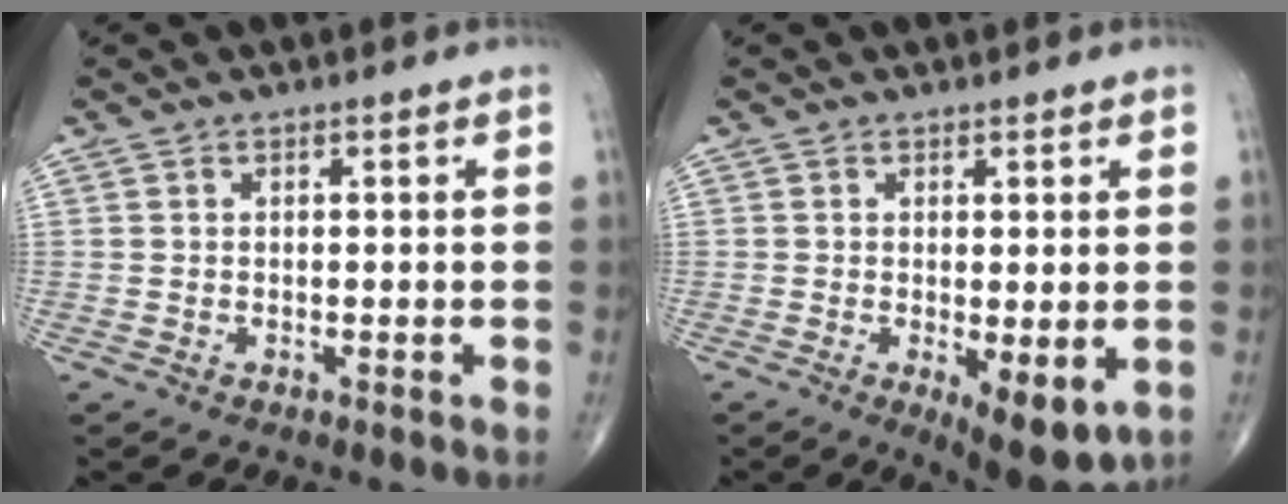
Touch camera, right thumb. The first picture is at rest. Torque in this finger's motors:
{"motor_torque": [0.00, 0.26, 0.19, -0.12, 0.02]}